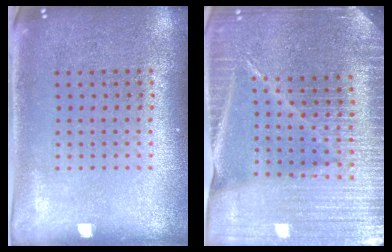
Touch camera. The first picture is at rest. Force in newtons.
{"total": 5.1, "press": 4.6, "slide": 2.2}